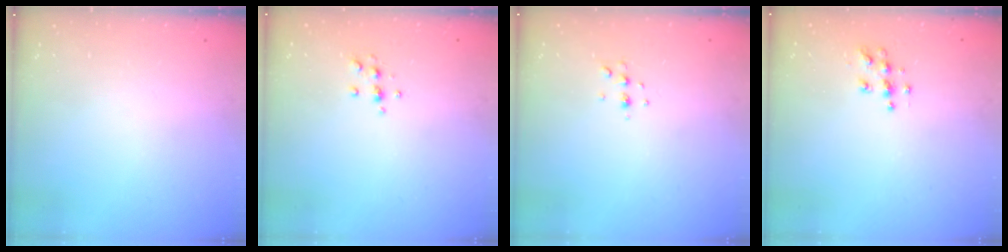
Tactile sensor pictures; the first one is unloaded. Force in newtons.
{"total": 5.4, "press": 5.2, "slide": 1.4}
{"total": 3.7, "press": 3.6, "slide": 0.7}
{"total": 5.4, "press": 5.4, "slide": 0.4}